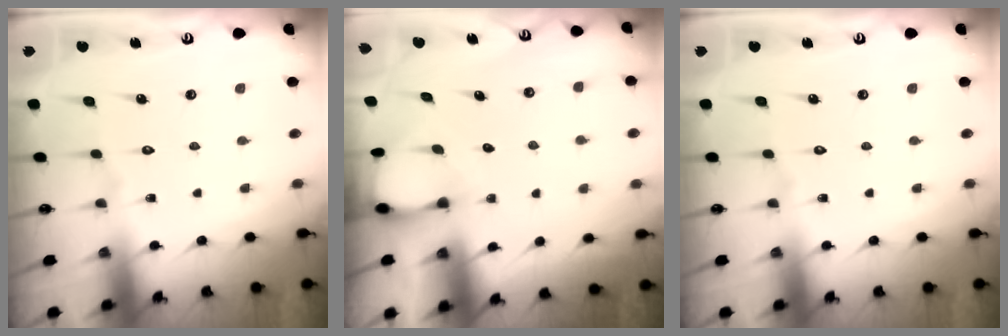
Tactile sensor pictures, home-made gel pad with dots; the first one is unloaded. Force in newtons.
{"total": 3.8, "press": 3.8, "slide": 0.2}
{"total": 0.0}